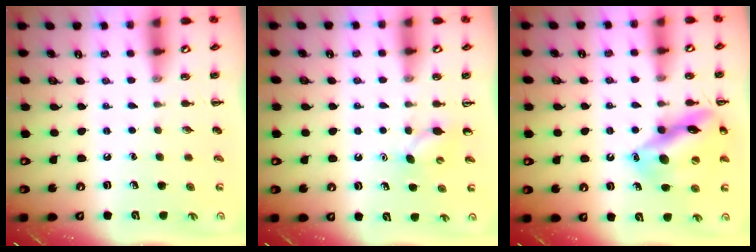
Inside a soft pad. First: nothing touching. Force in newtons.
{"total": 4.0, "press": 3.8, "slide": 1.1}
{"total": 16.5, "press": 16.5, "slide": 1.5}